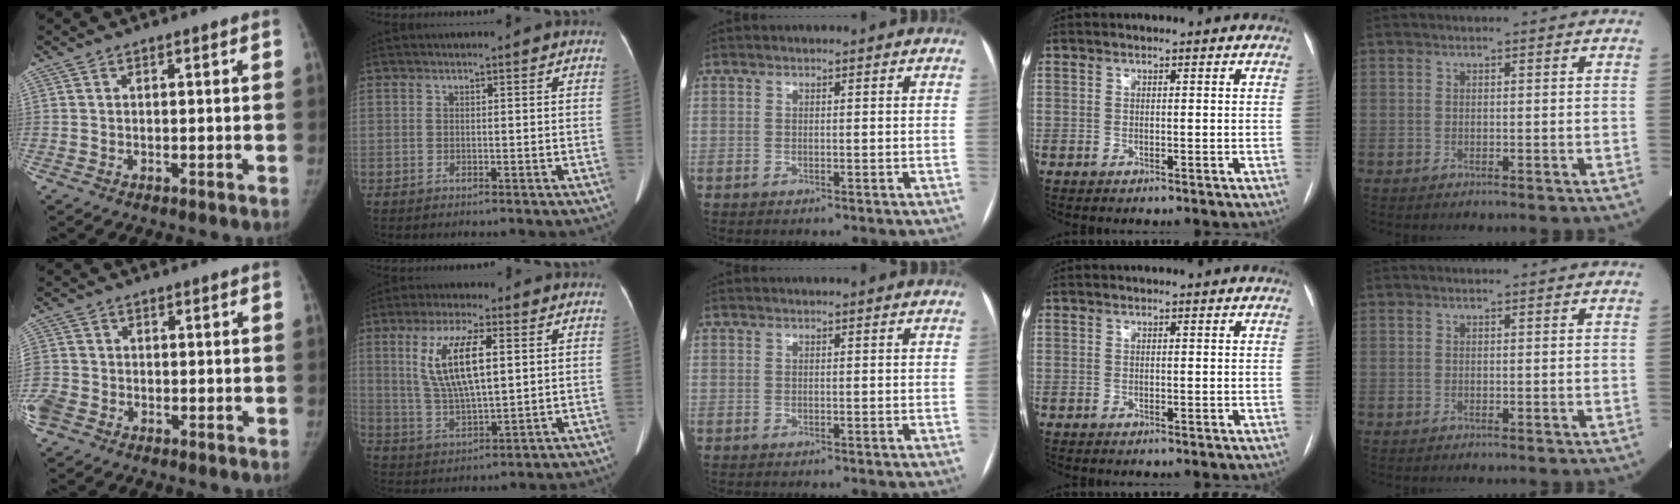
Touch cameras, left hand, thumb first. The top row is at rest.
{"thumb": {"total": 6.5, "force": [-2.6, 5.3, 2.8], "torque": [-0.083, 0.007, -0.049]}, "index": {"total": 10.1, "force": [2.6, 2.5, 9.4], "torque": [-0.193, -0.003, 0.055]}}